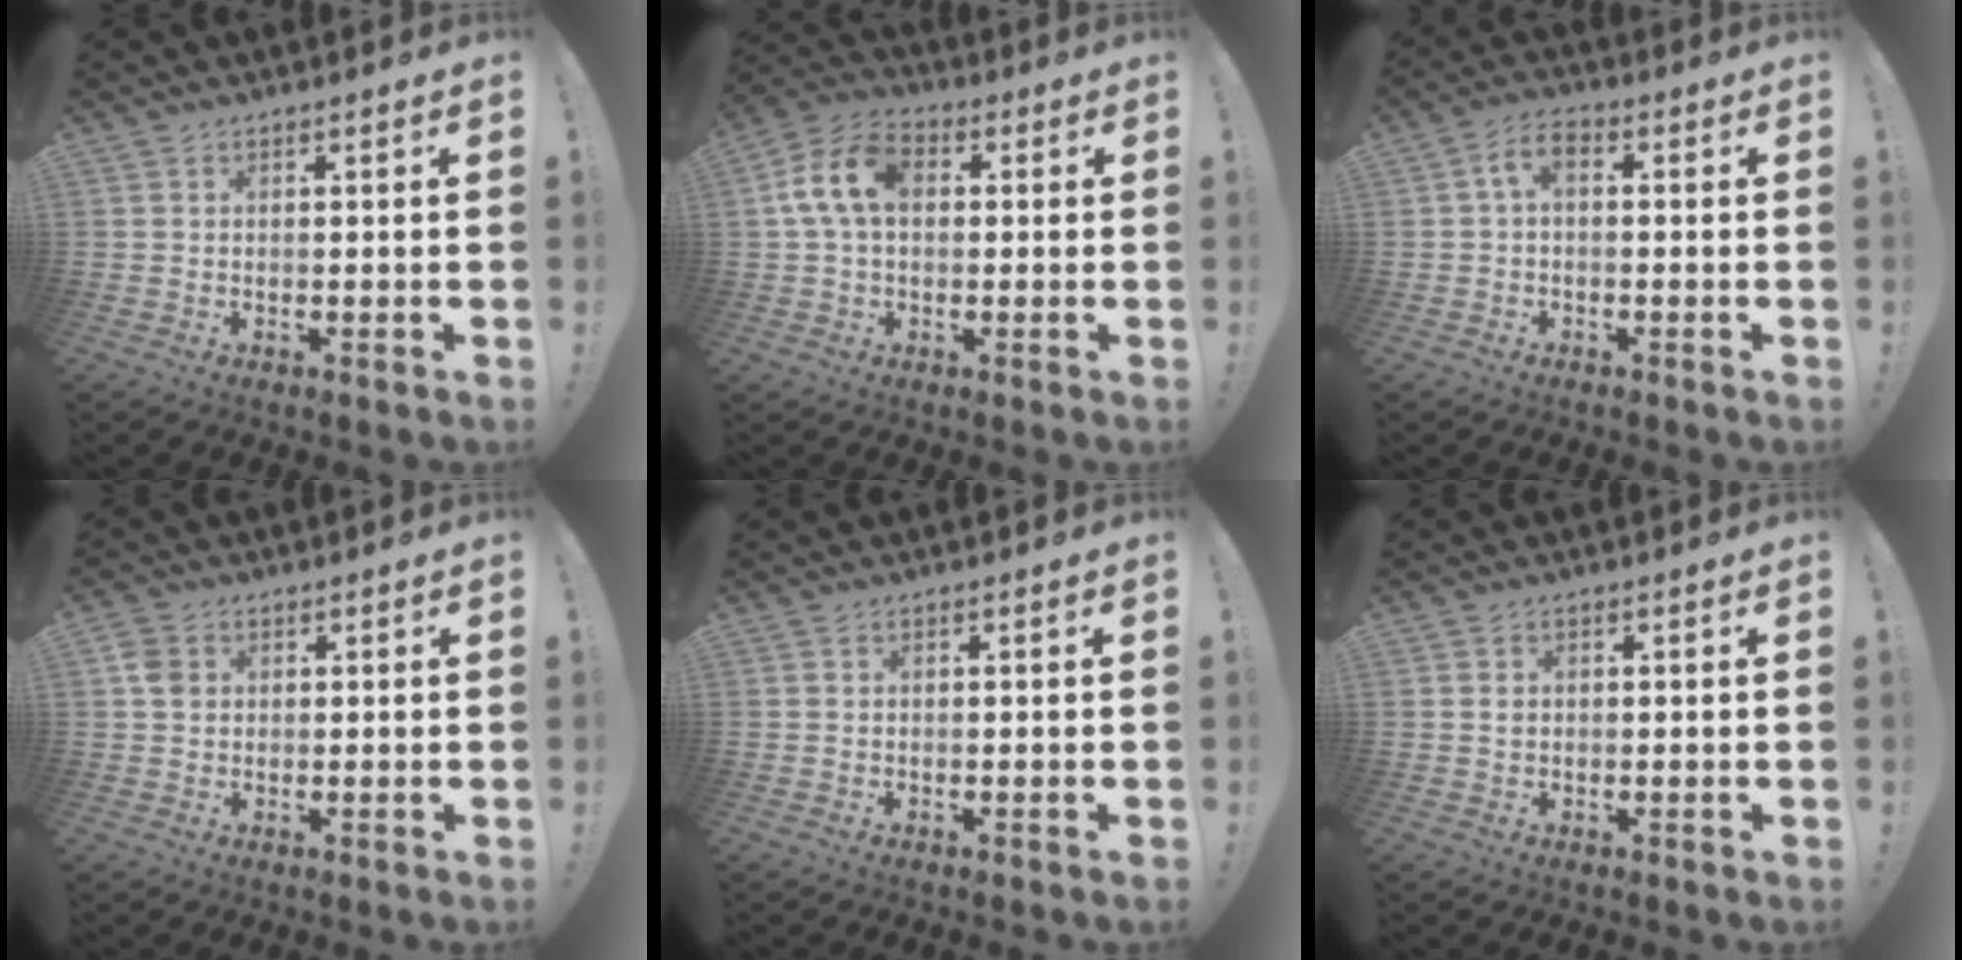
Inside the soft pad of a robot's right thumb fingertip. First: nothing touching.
{"total": 11.7, "force": [1.9, 7.7, 8.6], "torque": [-0.171, 0.017, 0.038]}
{"total": 4.6, "force": [0.1, 2.2, 4.0], "torque": [-0.082, 0.005, 0.003]}
{"total": 4.3, "force": [0.9, 3.6, 2.2], "torque": [-0.025, 0.006, 0.017]}
{"total": 0.0}
{"total": 0.9, "force": [0.1, 0.9, 0.3], "torque": [0.001, 0.001, 0.000]}